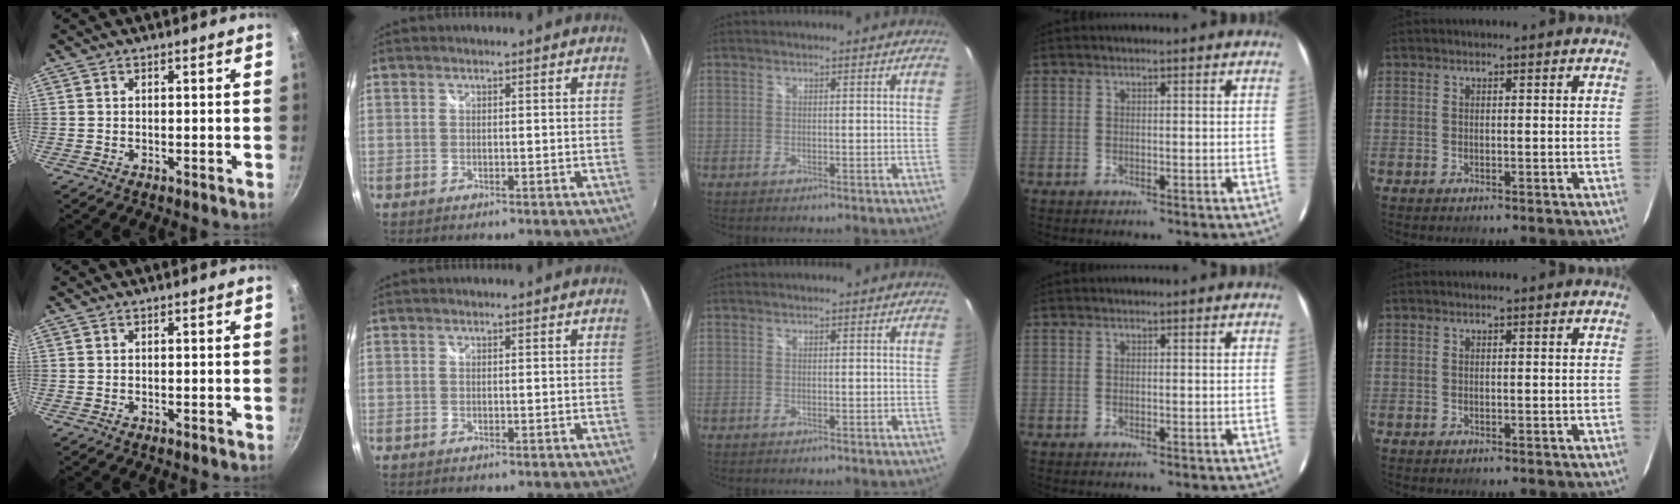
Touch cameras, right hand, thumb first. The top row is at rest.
{}